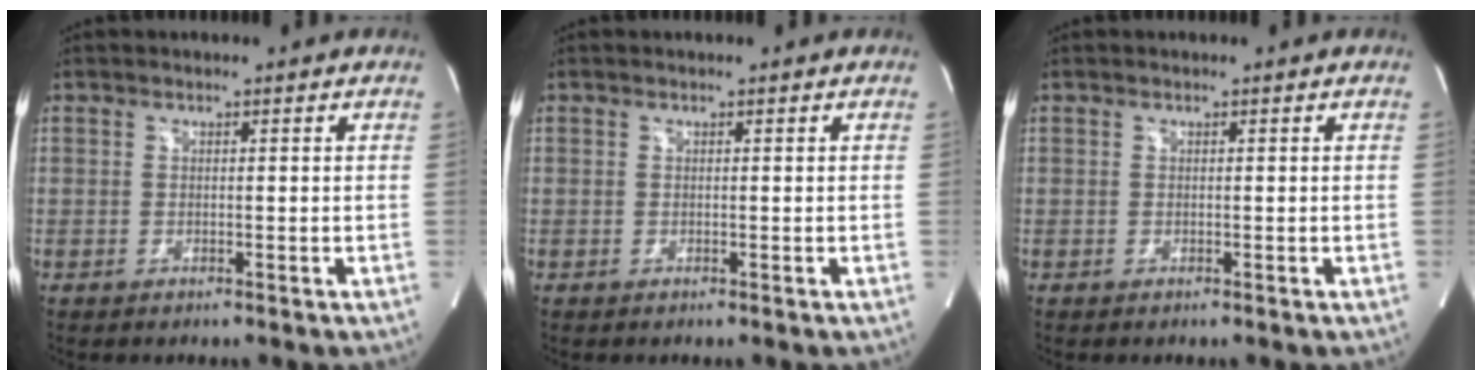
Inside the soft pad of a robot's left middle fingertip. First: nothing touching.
{"total": 0.0}
{"total": 0.0}